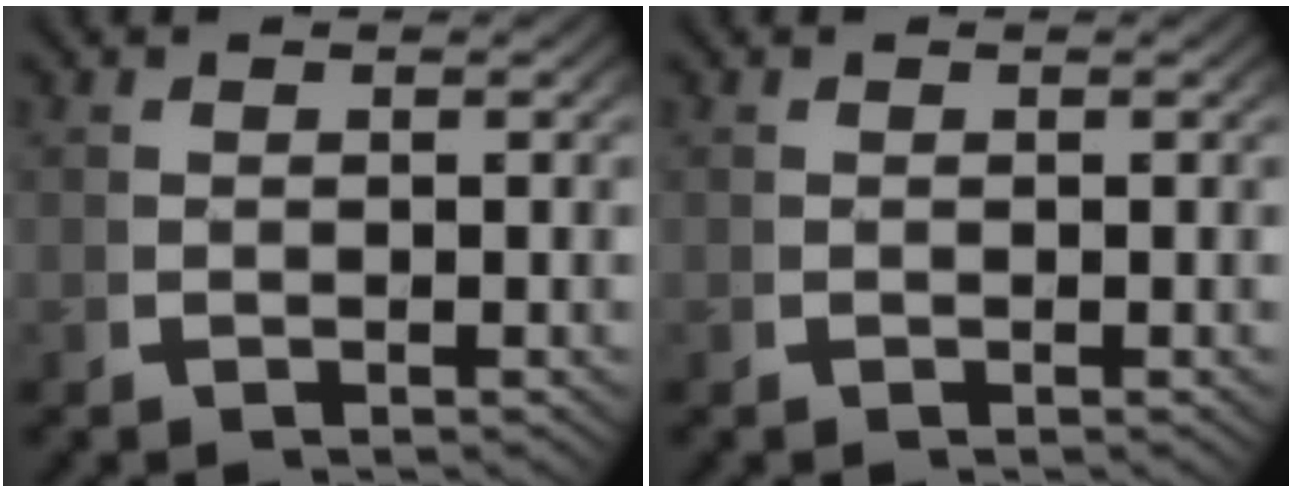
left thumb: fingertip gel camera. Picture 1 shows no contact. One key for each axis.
{"total": 0.0}